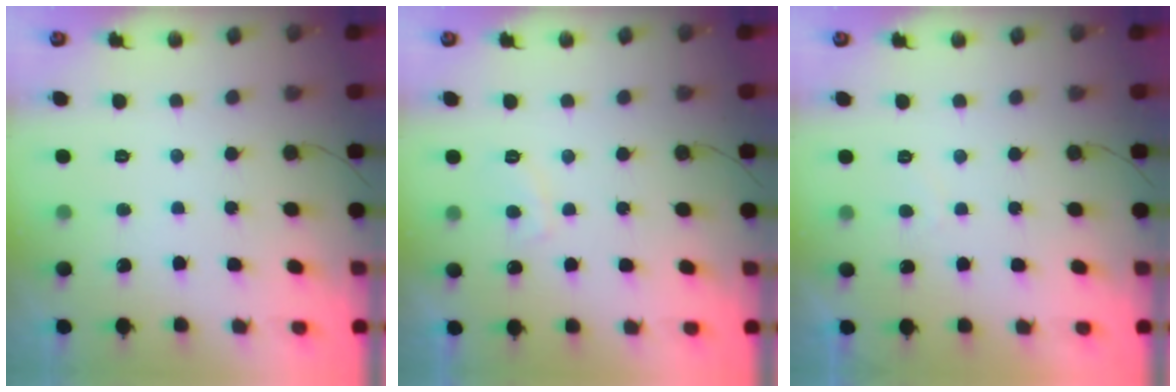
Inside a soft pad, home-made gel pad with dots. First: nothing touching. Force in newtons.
{"total": 3.2, "press": 3.2, "slide": 0.3}
{"total": 1.3, "press": 1.1, "slide": 0.6}